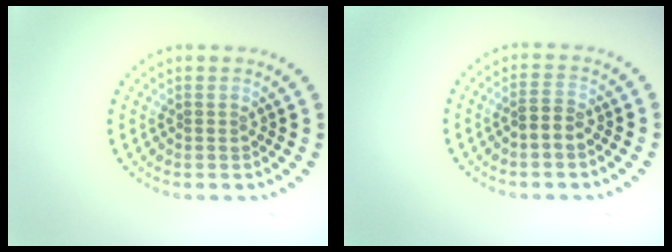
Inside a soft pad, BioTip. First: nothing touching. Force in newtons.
{"total": 1.8, "press": 1.7, "slide": 0.6}